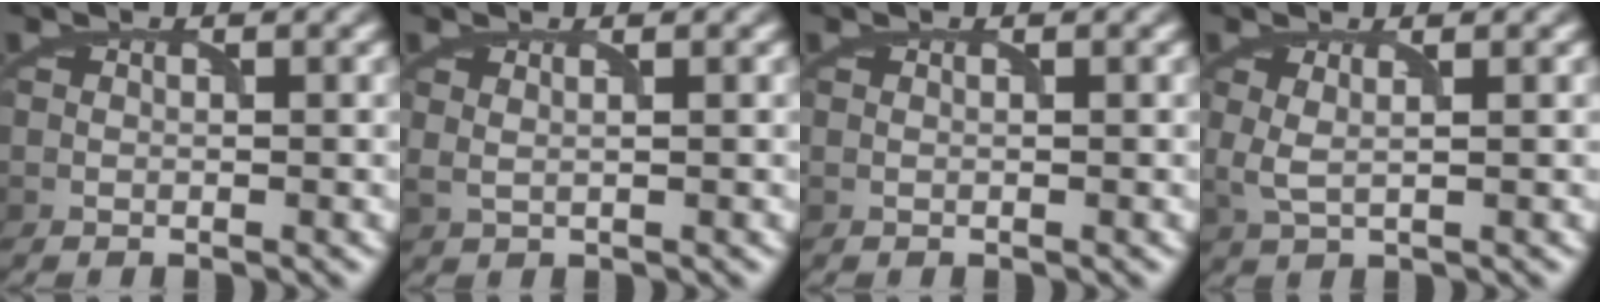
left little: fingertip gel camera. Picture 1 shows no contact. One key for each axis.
{"total": 1.0, "fx": 0.5, "fy": 0.3, "fz": 0.8, "tx": -0.019, "ty": -0.005, "tz": 0.008}
{"total": 0.0}
{"total": 1.9, "fx": 0.5, "fy": 0.5, "fz": 1.7, "tx": -0.040, "ty": -0.005, "tz": 0.011}